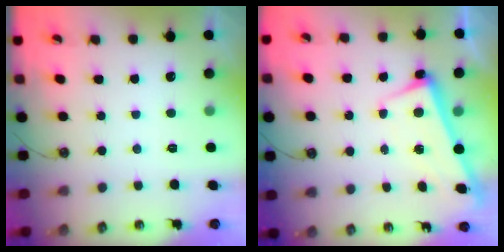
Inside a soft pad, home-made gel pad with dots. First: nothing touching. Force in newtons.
{"total": 2.6, "press": 2.5, "slide": 0.6}